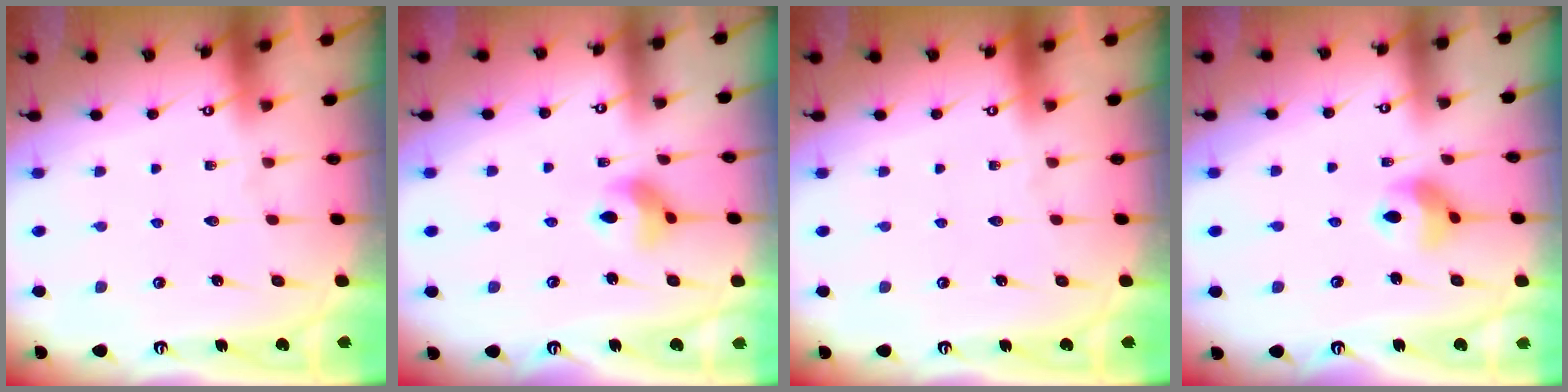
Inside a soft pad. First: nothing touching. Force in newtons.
{"total": 6.9, "press": 6.9, "slide": 0.5}
{"total": 0.0}
{"total": 8.0, "press": 7.9, "slide": 0.8}